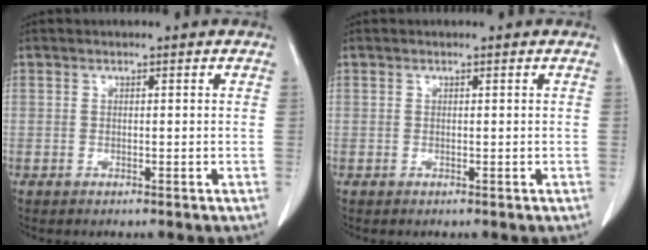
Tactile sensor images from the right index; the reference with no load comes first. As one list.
[{"total": 0.0}]